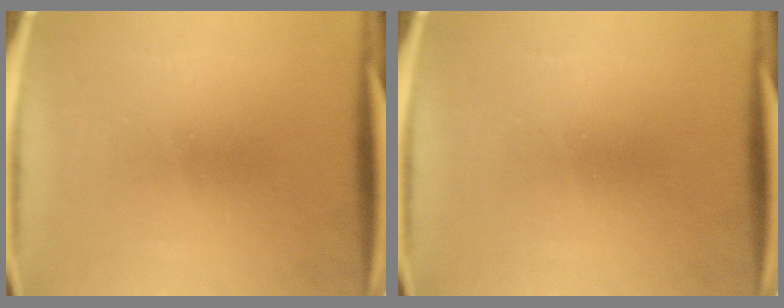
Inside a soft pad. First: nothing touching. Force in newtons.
{"total": 0.0}